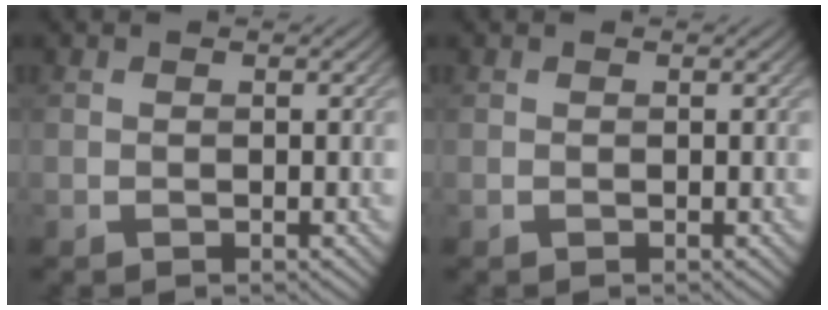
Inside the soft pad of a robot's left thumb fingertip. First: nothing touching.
{"total": 0.0}